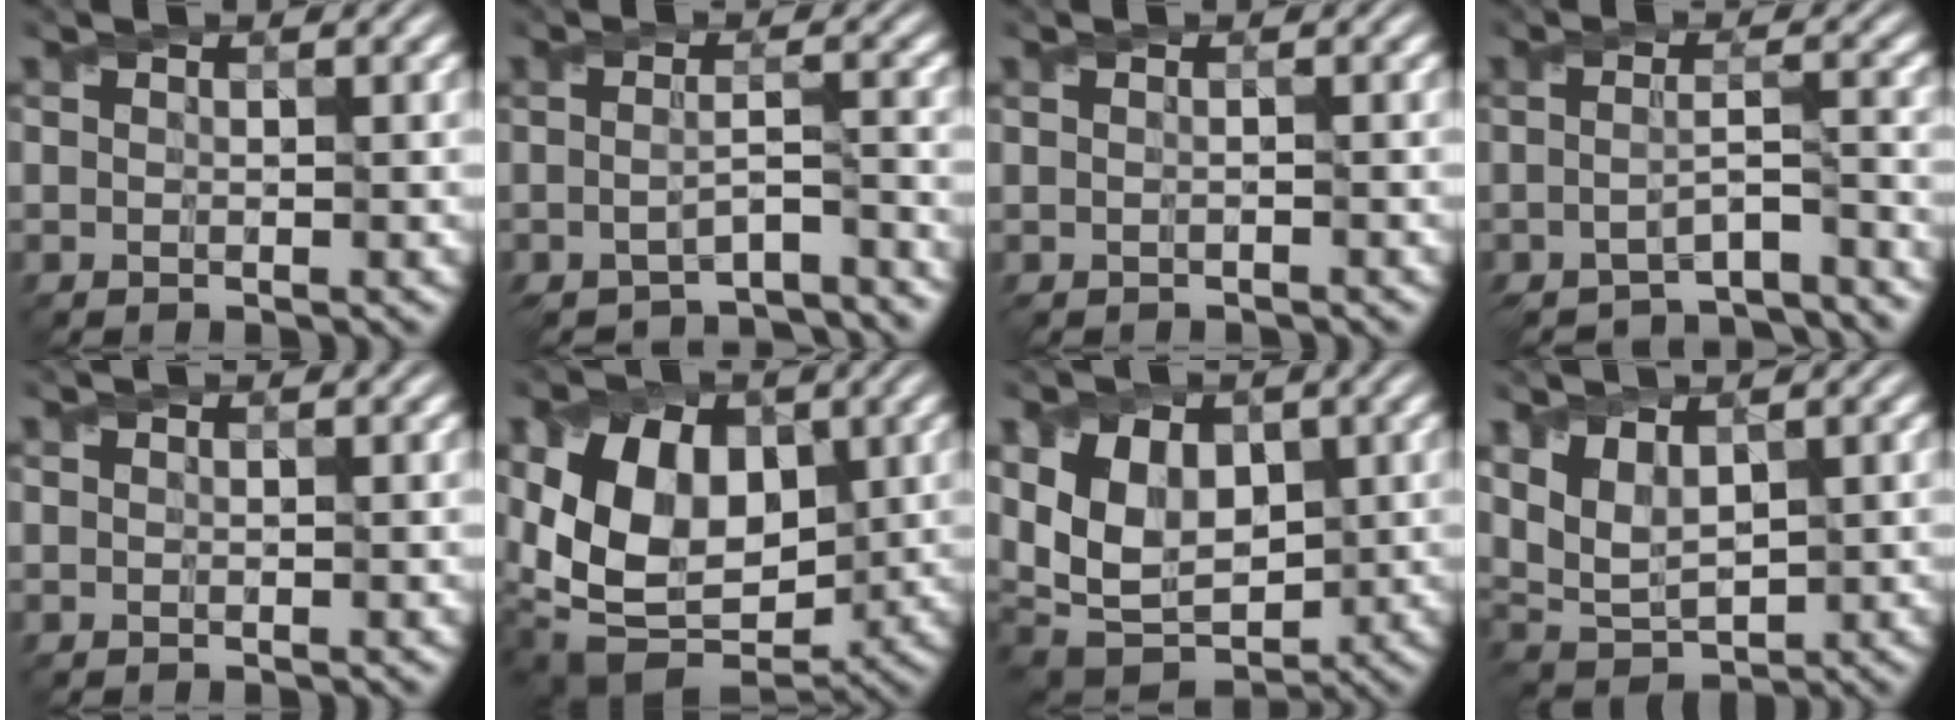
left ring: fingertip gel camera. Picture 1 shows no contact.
{"total": 5.1, "force": [-4.3, 0.9, 2.6], "torque": [-0.048, -0.015, -0.063]}
{"total": 0.5, "force": [-0.4, 0.1, 0.4], "torque": [-0.012, -0.008, -0.013]}
{"total": 5.4, "force": [-4.7, 0.9, 2.6], "torque": [-0.044, -0.010, -0.070]}
{"total": 0.0}
{"total": 10.5, "force": [0.7, 7.5, 7.3], "torque": [-0.131, -0.007, 0.006]}
{"total": 8.6, "force": [1.2, 5.9, 6.0], "torque": [-0.122, -0.002, 0.016]}
{"total": 4.5, "force": [1.7, 2.5, 3.4], "torque": [-0.079, -0.003, 0.036]}